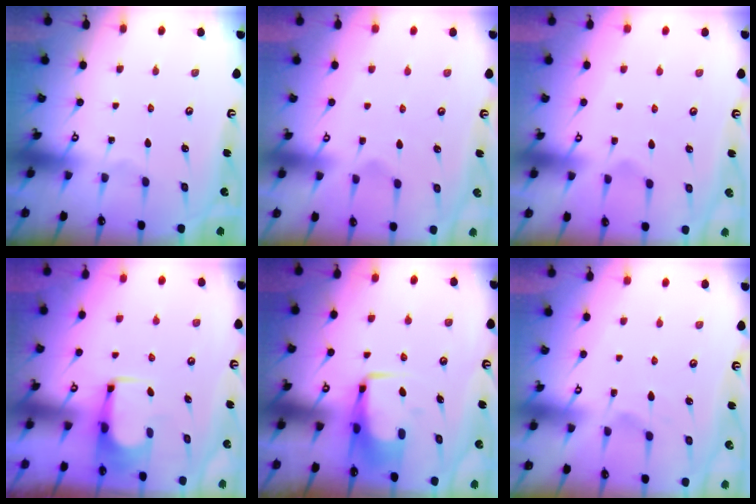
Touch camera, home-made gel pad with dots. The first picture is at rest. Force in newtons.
{"total": 2.3, "press": 2.1, "slide": 1.0}
{"total": 2.3, "press": 2.1, "slide": 1.0}
{"total": 3.6, "press": 3.6, "slide": 0.0}
{"total": 7.1, "press": 7.0, "slide": 1.4}
{"total": 2.4, "press": 2.1, "slide": 1.2}